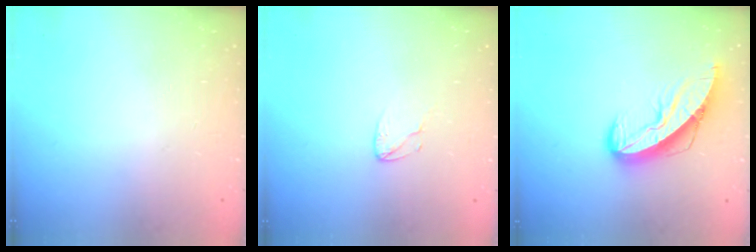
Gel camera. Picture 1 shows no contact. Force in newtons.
{"total": 3.7, "press": 3.7, "slide": 0.3}
{"total": 9.6, "press": 9.6, "slide": 0.8}